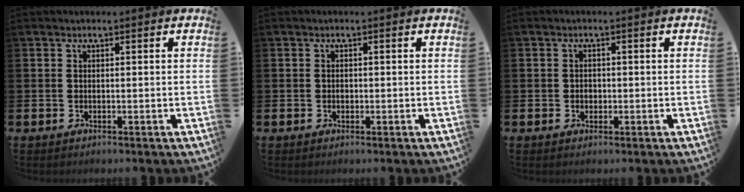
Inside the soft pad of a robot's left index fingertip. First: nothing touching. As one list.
[{"total": 0.6, "force": [-0.1, 0.5, 0.3], "torque": [-0.001, 0.002, -0.004]}, {"total": 1.2, "force": [-0.1, 1.0, 0.6], "torque": [0.001, 0.003, -0.006]}]